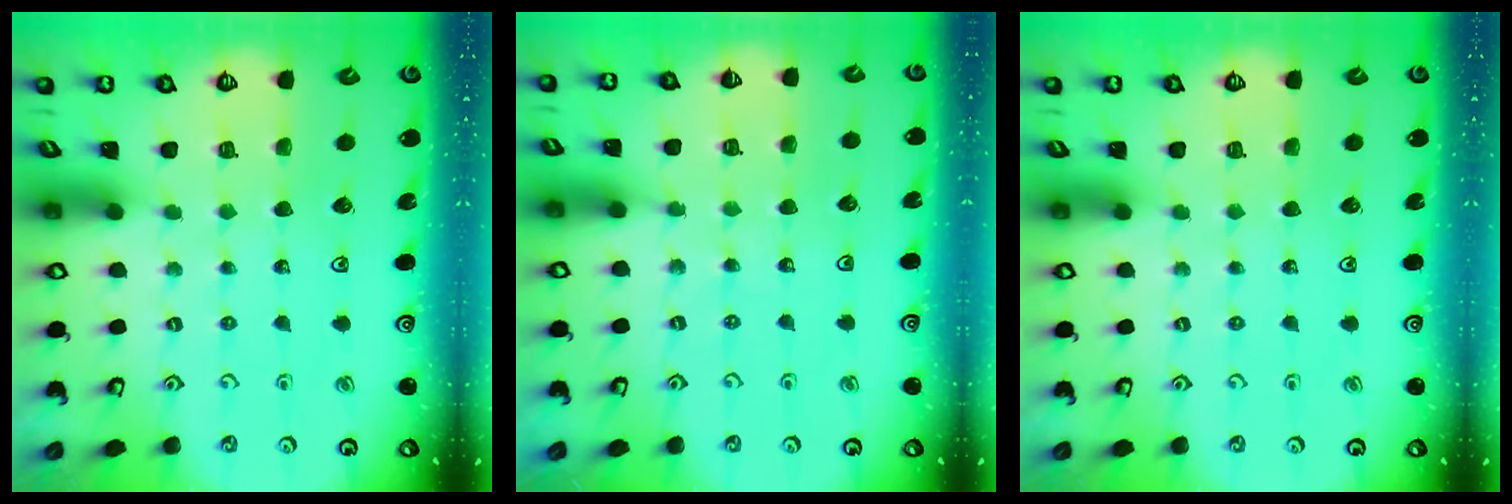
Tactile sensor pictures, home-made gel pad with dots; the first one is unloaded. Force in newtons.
{"total": 3.4, "press": 3.3, "slide": 0.9}
{"total": 0.0}